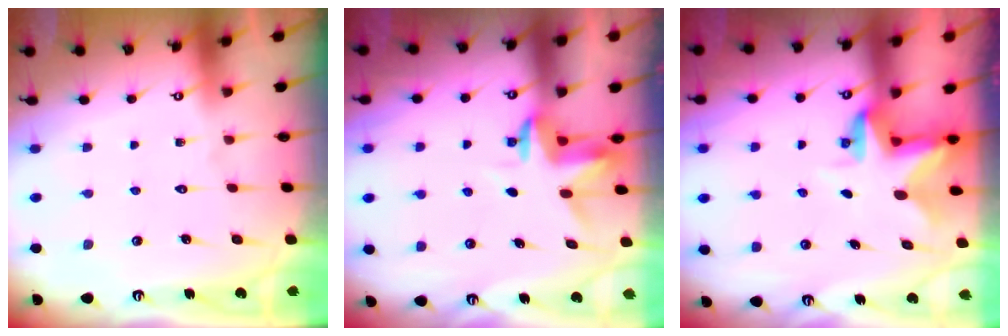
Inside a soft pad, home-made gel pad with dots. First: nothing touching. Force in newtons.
{"total": 3.5, "press": 3.5, "slide": 0.2}
{"total": 4.0, "press": 4.0, "slide": 0.0}